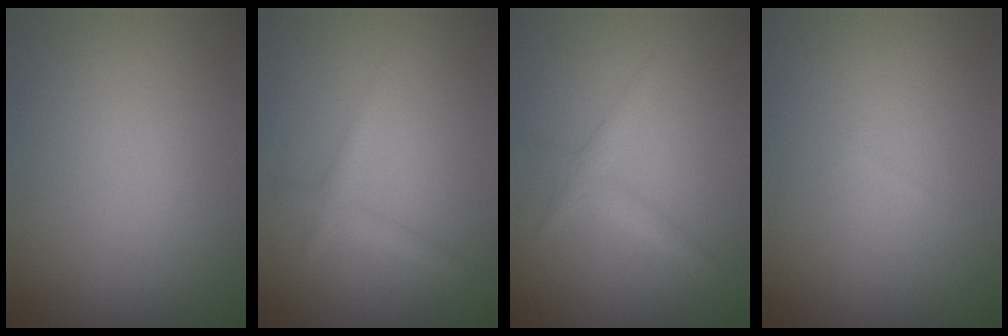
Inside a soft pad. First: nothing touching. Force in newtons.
{"total": 1.4, "press": 1.4, "slide": 0.0}
{"total": 1.6, "press": 1.6, "slide": 0.1}
{"total": 0.0}